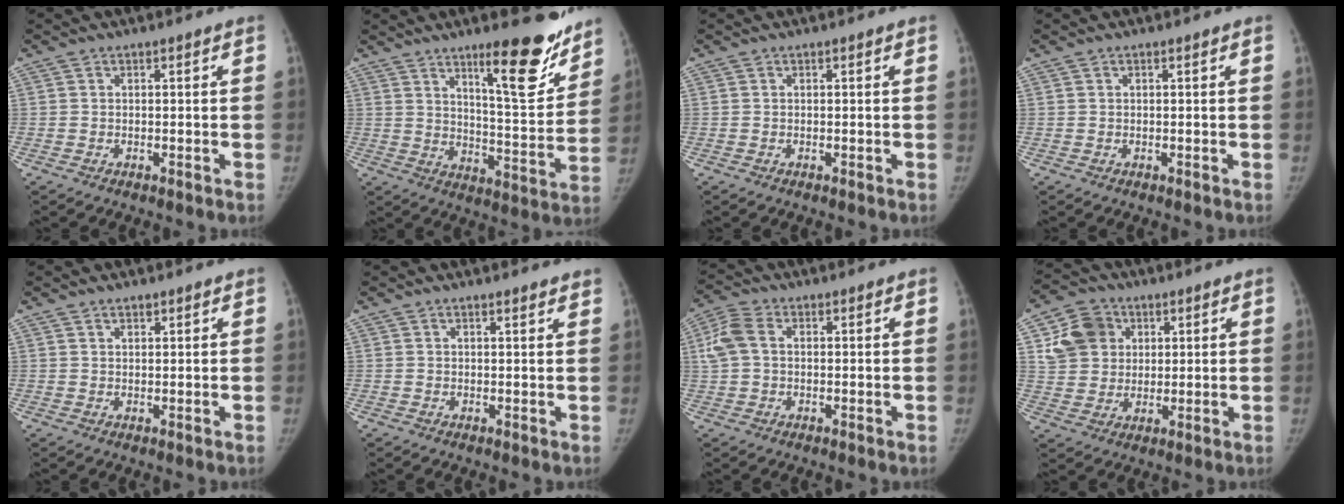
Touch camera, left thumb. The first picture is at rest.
{"total": 16.4, "force": [11.1, 3.8, 11.4], "torque": [-0.123, -0.084, 0.173]}
{"total": 0.0}
{"total": 0.0}
{"total": 1.5, "force": [1.2, 0.7, 0.6], "torque": [-0.003, -0.007, 0.018]}
{"total": 2.0, "force": [1.7, 0.3, 0.9], "torque": [-0.005, -0.005, 0.023]}
{"total": 5.9, "force": [1.0, 4.0, 4.3], "torque": [-0.107, 0.018, 0.017]}
{"total": 10.0, "force": [3.5, 8.6, 3.9], "torque": [-0.044, -0.003, 0.065]}